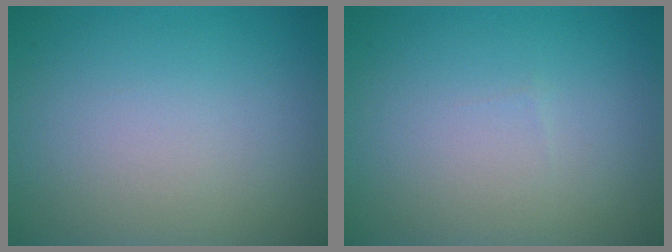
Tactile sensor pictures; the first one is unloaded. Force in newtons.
{"total": 0.0}